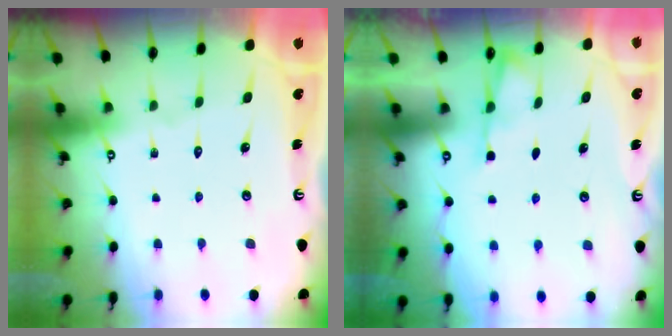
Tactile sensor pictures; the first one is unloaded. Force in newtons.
{"total": 2.6, "press": 2.6, "slide": 0.5}